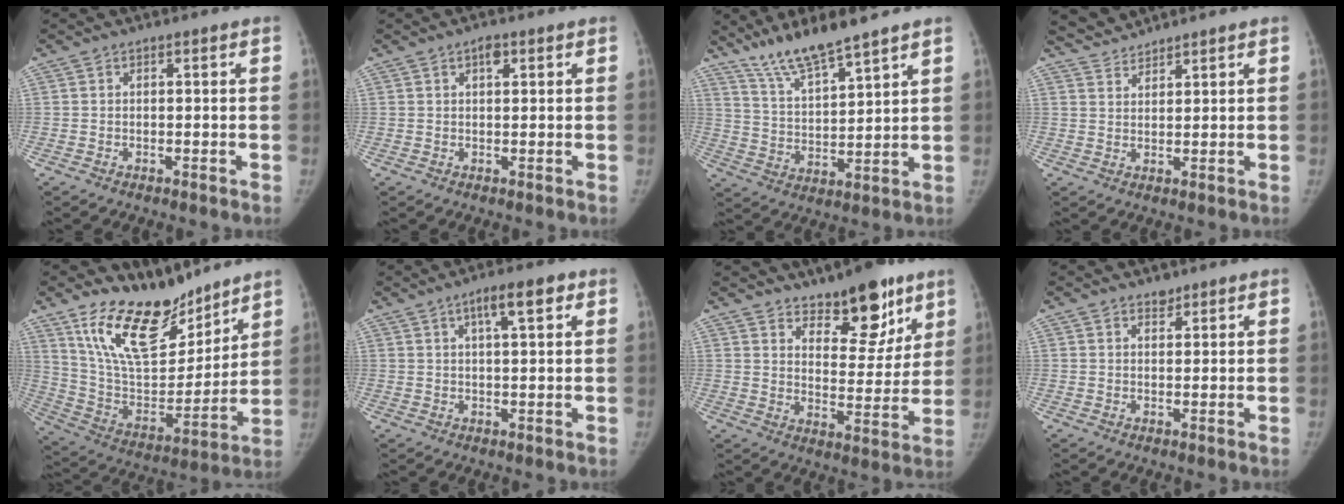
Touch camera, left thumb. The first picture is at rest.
{"total": 2.1, "force": [1.0, 1.0, 1.5], "torque": [-0.020, -0.001, 0.015]}
{"total": 11.5, "force": [9.2, 1.3, 6.7], "torque": [-0.118, -0.049, 0.179]}
{"total": 3.3, "force": [3.3, 0.1, -0.5], "torque": [0.008, -0.003, 0.070]}
{"total": 21.0, "force": [15.5, 9.3, 10.6], "torque": [-0.139, -0.092, 0.281]}
{"total": 6.3, "force": [3.0, 1.7, 5.2], "torque": [-0.076, 0.000, 0.044]}
{"total": 13.9, "force": [9.7, 6.0, 7.9], "torque": [-0.060, -0.069, 0.150]}
{"total": 1.7, "force": [1.4, 0.9, 0.4], "torque": [0.002, -0.010, 0.020]}